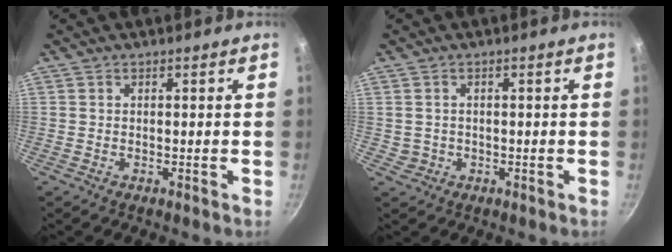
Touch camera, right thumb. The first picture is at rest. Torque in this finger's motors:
{"motor_torque": [-0.41, -0.06, 0.10, 0.10, 0.02]}